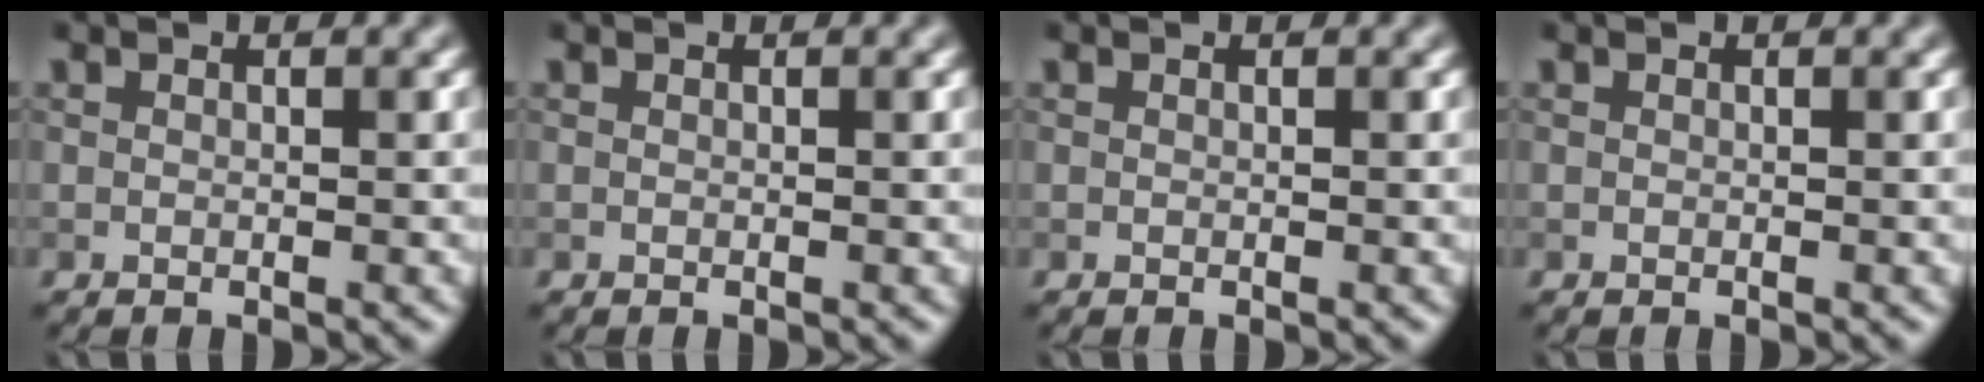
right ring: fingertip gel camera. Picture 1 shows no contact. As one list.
[{"total": 0.0}, {"total": 0.0}, {"total": 0.0}]